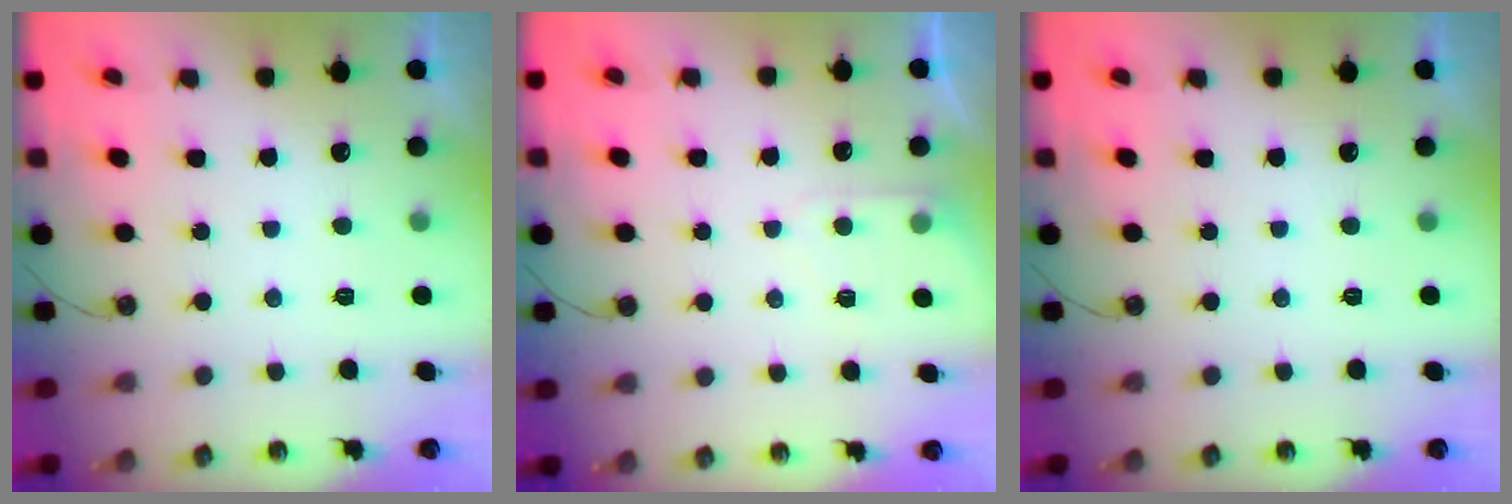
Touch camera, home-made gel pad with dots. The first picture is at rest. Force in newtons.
{"total": 4.6, "press": 4.6, "slide": 0.6}
{"total": 0.0}